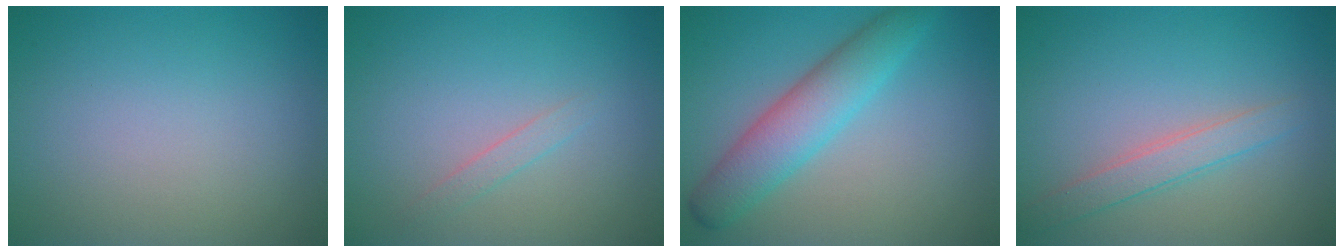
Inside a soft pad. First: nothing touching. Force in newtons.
{"total": 0.9, "press": 0.9, "slide": 0.1}
{"total": 5.0, "press": 5.0, "slide": 0.1}
{"total": 2.3, "press": 2.3, "slide": 0.1}